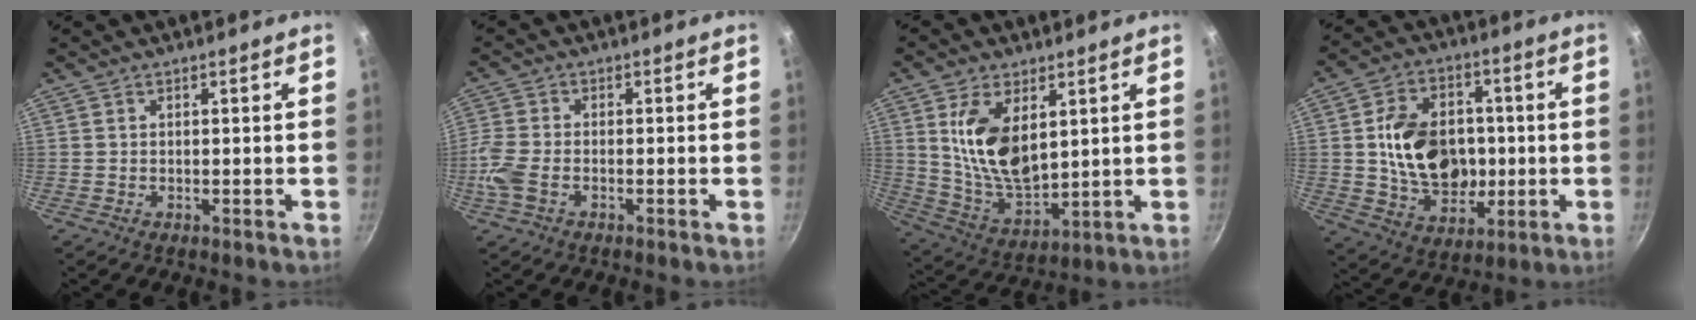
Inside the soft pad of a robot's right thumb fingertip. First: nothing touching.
{"total": 5.7, "force": [-2.1, 3.2, 4.1], "torque": [-0.104, 0.008, -0.055]}
{"total": 14.1, "force": [4.1, 7.7, 11.1], "torque": [-0.188, -0.033, 0.092]}
{"total": 17.2, "force": [0.3, 13.0, 11.2], "torque": [-0.149, 0.012, 0.013]}